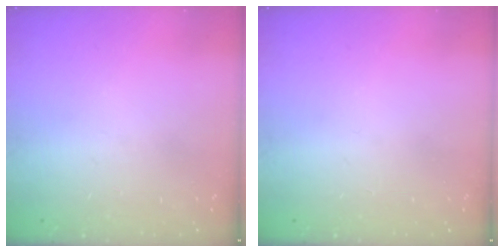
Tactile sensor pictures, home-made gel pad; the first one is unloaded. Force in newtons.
{"total": 0.0}